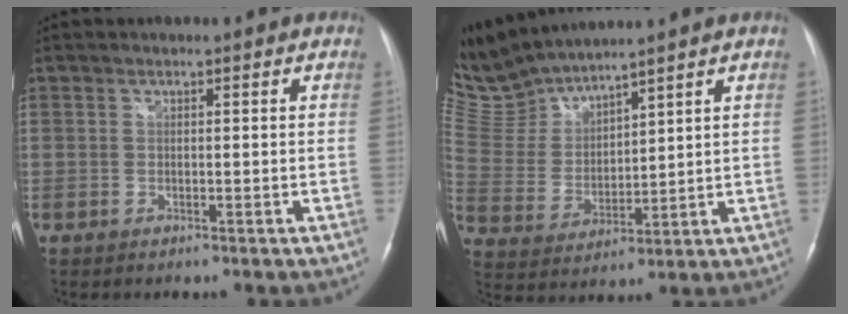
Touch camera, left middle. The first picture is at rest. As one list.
[{"total": 9.5, "force": [9.5, 0.1, 0.8], "torque": [-0.050, 0.010, 0.217]}]